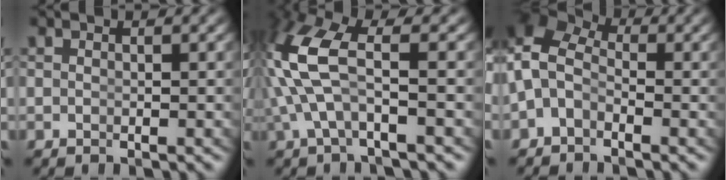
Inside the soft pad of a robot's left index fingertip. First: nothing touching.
{"total": 5.4, "force": [0.4, 2.3, 4.8], "torque": [-0.132, -0.011, 0.015]}
{"total": 7.8, "force": [0.8, 6.5, 4.3], "torque": [-0.102, -0.012, 0.005]}